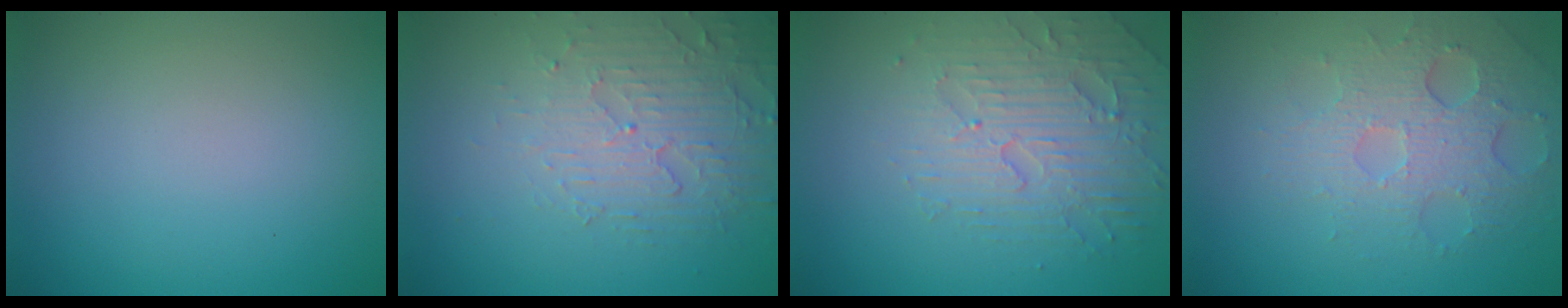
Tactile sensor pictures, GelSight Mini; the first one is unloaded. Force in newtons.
{"total": 4.9, "press": 3.4, "slide": 3.6}
{"total": 4.5, "press": 3.6, "slide": 2.7}
{"total": 4.0, "press": 3.6, "slide": 1.7}